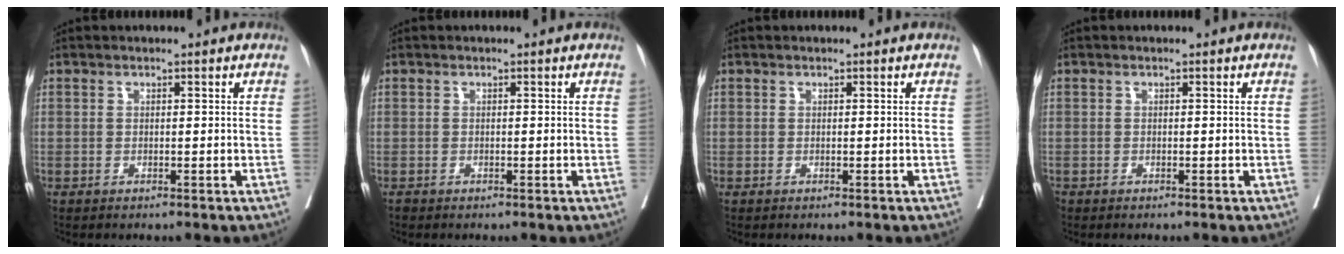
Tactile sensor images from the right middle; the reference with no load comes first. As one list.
[{"total": 0.0}, {"total": 0.0}, {"total": 0.0}]